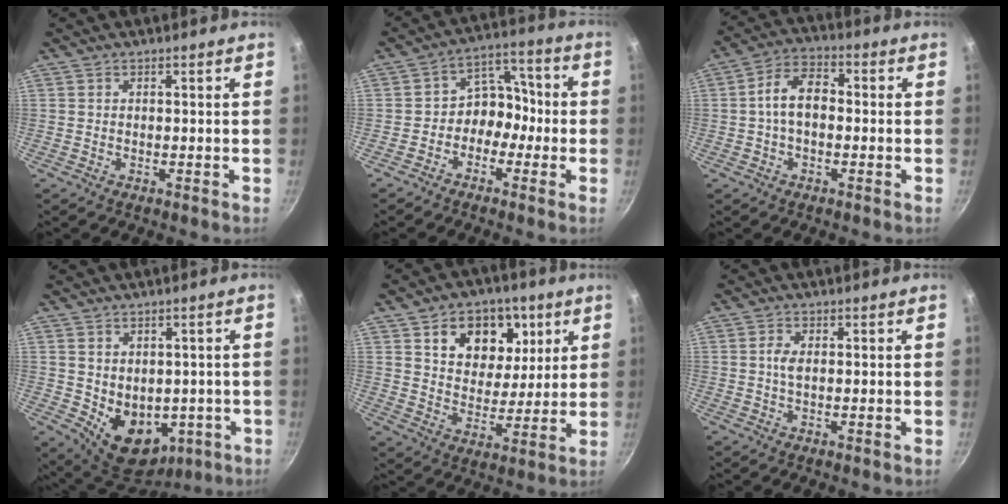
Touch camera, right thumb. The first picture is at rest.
{"total": 8.2, "force": [-1.9, 6.3, 4.8], "torque": [-0.030, 0.044, -0.049]}
{"total": 7.9, "force": [-0.1, 4.9, 6.2], "torque": [-0.103, 0.027, -0.012]}
{"total": 12.4, "force": [-2.9, 8.8, 8.2], "torque": [-0.090, -0.003, -0.014]}
{"total": 14.4, "force": [6.2, 10.3, 8.0], "torque": [-0.071, -0.018, 0.102]}
{"total": 2.2, "force": [0.2, 1.0, 2.0], "torque": [-0.044, -0.001, 0.001]}